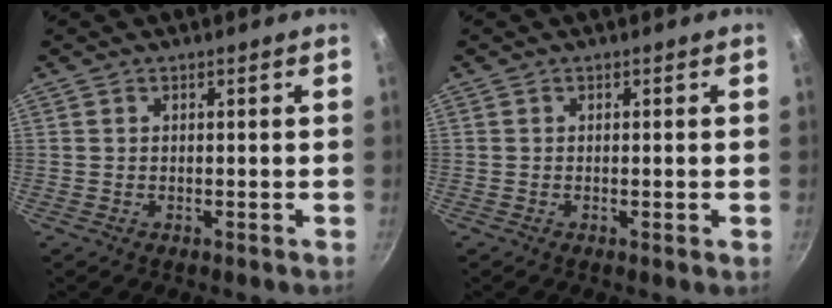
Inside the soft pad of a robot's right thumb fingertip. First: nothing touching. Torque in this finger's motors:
{"motor_torque": [-0.57, -0.22, -0.23, 0.01, 0.07]}